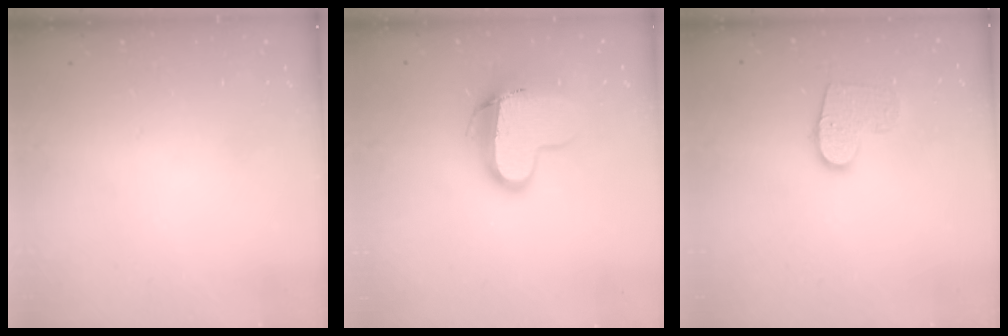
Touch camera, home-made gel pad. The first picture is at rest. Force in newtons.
{"total": 12.1, "press": 12.0, "slide": 0.9}
{"total": 10.9, "press": 10.9, "slide": 0.5}